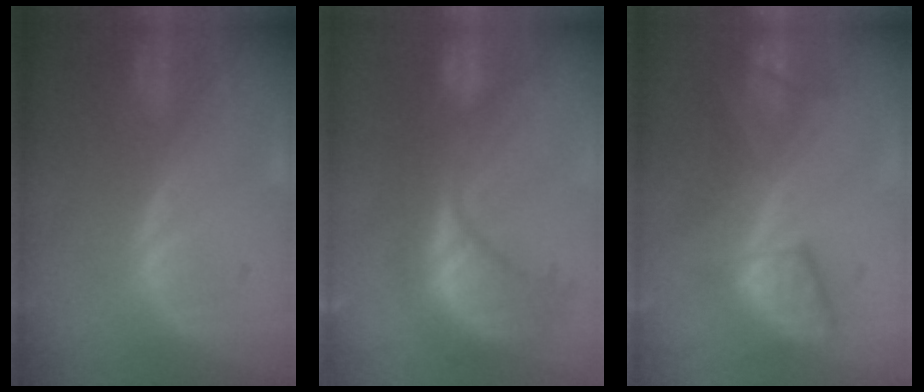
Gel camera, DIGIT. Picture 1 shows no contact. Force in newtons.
{"total": 10.7, "press": 10.1, "slide": 3.7}
{"total": 7.8, "press": 7.5, "slide": 1.8}